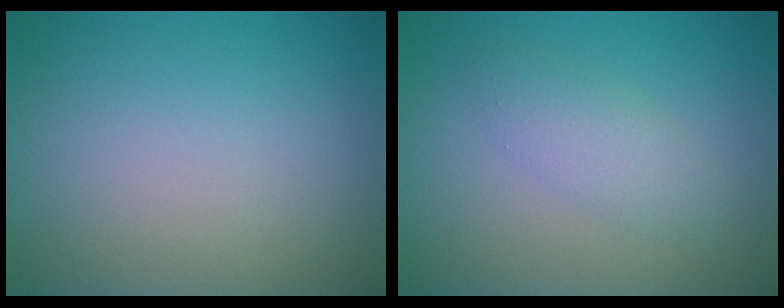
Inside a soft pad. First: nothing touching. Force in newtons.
{"total": 2.3, "press": 2.3, "slide": 0.2}